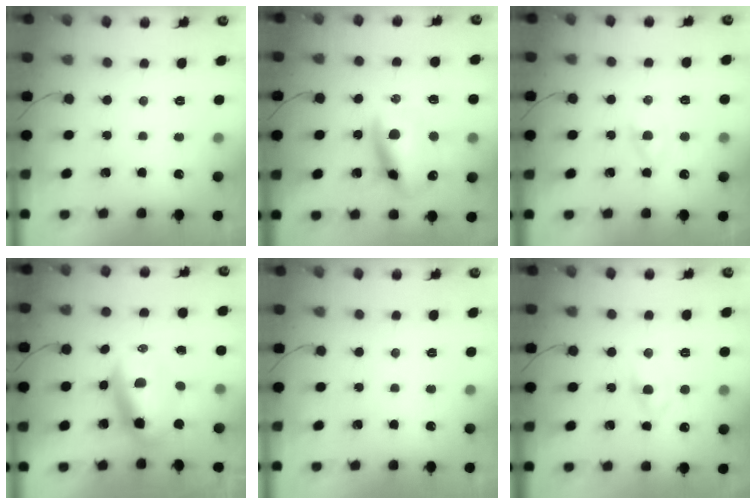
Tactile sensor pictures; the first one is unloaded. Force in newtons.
{"total": 14.3, "press": 13.8, "slide": 3.6}
{"total": 2.9, "press": 2.7, "slide": 1.0}
{"total": 8.6, "press": 8.2, "slide": 2.5}
{"total": 0.0}
{"total": 2.7, "press": 2.5, "slide": 1.1}